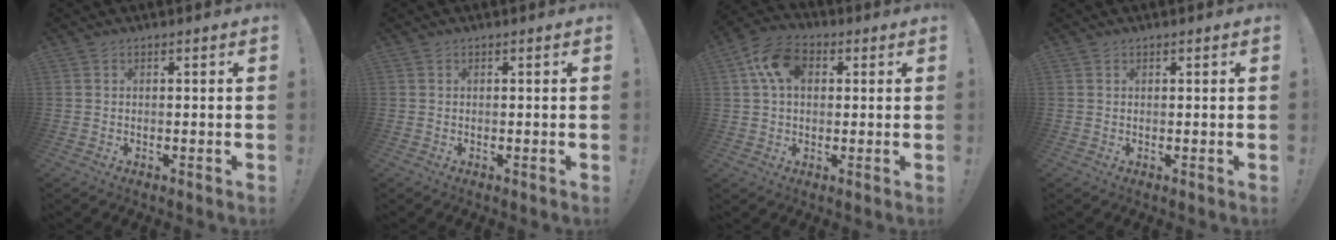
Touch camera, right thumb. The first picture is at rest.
{"total": 0.0}
{"total": 11.7, "force": [3.3, 7.8, 8.1], "torque": [-0.138, 0.007, 0.064]}
{"total": 0.5, "force": [0.4, 0.3, 0.1], "torque": [0.002, -0.002, 0.007]}